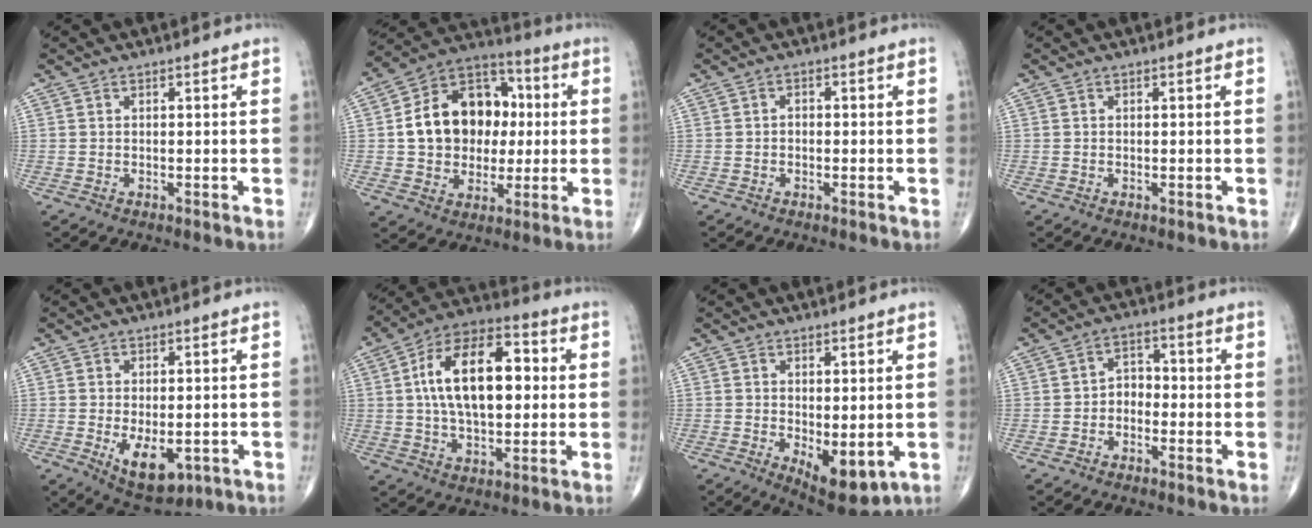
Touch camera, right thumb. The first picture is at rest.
{"total": 18.5, "force": [1.5, 14.0, 12.0], "torque": [-0.151, 0.026, 0.023]}
{"total": 1.1, "force": [-0.3, 0.8, 0.6], "torque": [-0.002, 0.005, -0.008]}
{"total": 0.0}
{"total": 8.2, "force": [-2.1, 4.4, 6.6], "torque": [-0.085, -0.009, -0.019]}
{"total": 18.4, "force": [2.3, 9.8, 15.4], "torque": [-0.245, 0.023, 0.033]}
{"total": 8.0, "force": [-1.5, 3.6, 7.0], "torque": [-0.086, -0.019, -0.008]}
{"total": 3.6, "force": [-1.4, 2.7, 2.0], "torque": [-0.012, 0.025, -0.036]}